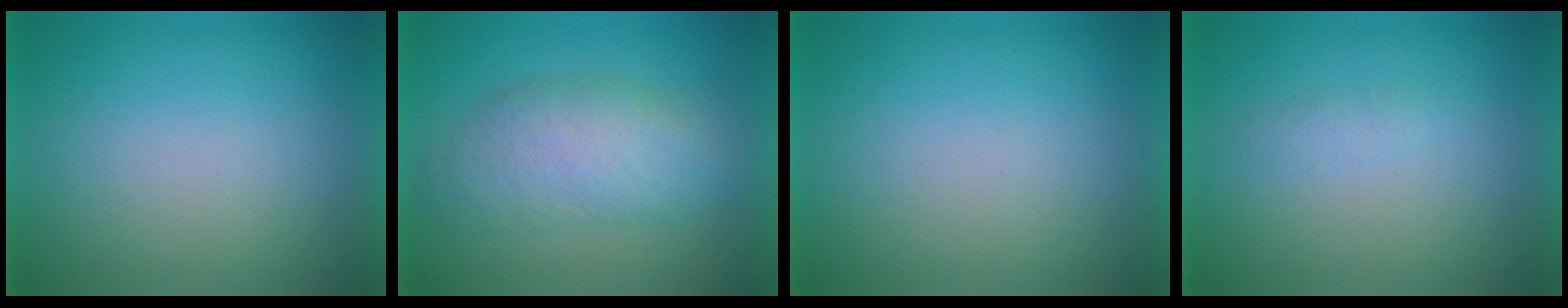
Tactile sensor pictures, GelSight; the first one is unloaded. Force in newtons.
{"total": 7.1}
{"total": 0.0}
{"total": 1.5}